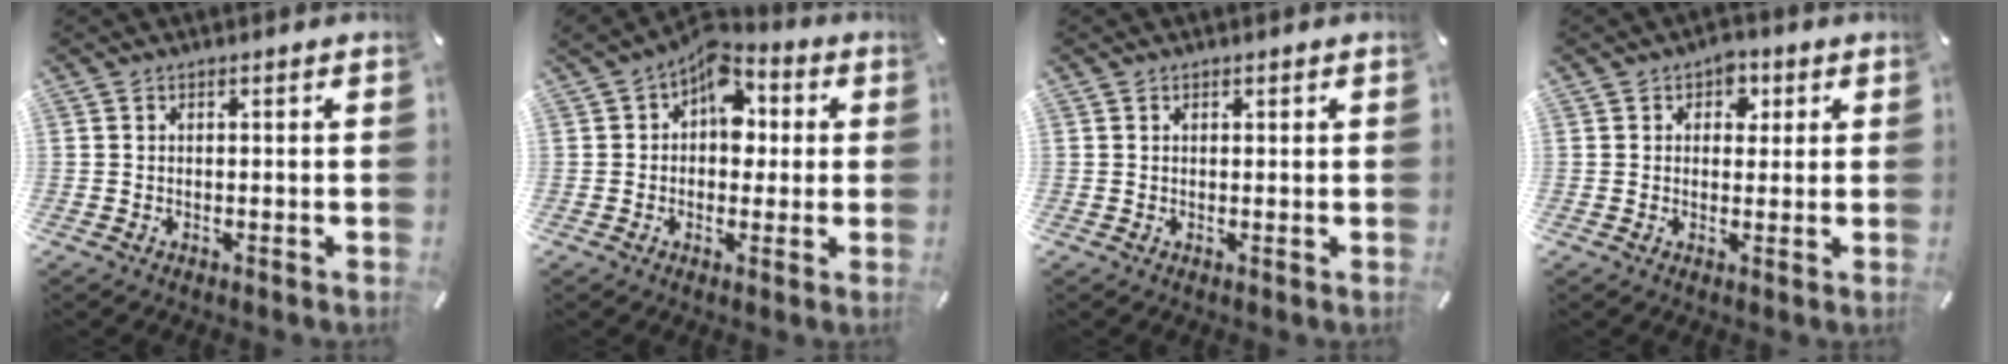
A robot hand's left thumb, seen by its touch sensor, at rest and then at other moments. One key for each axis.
{"total": 10.1, "fx": 2.7, "fy": 7.6, "fz": 6.1, "tx": -0.079, "ty": -0.020, "tz": 0.048}
{"total": 0.6, "fx": 0.4, "fy": 0.5, "fz": 0.2, "tx": -0.002, "ty": 0.002, "tz": 0.007}
{"total": 4.3, "fx": 1.6, "fy": 3.5, "fz": 2.1, "tx": -0.007, "ty": -0.006, "tz": 0.018}